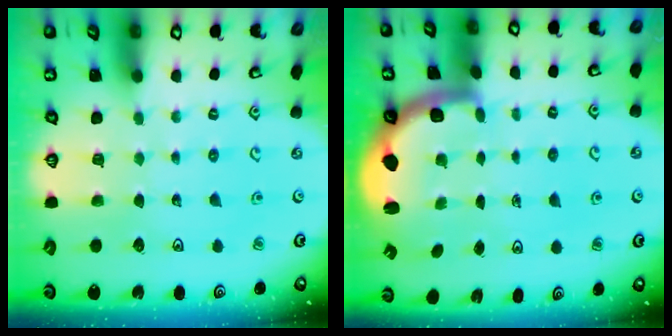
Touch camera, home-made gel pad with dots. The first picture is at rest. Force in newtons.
{"total": 3.4, "press": 3.3, "slide": 0.8}